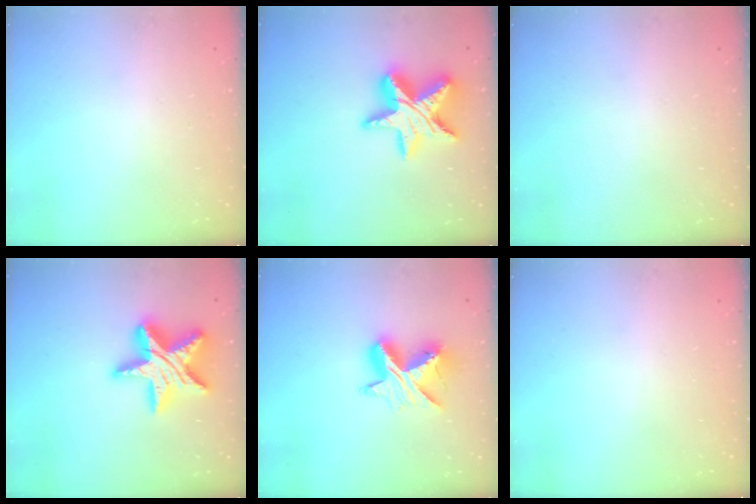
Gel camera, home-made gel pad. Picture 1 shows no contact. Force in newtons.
{"total": 17.0, "press": 16.9, "slide": 1.2}
{"total": 0.0}
{"total": 20.7, "press": 20.7, "slide": 1.6}
{"total": 10.1, "press": 10.1, "slide": 0.7}
{"total": 0.0}